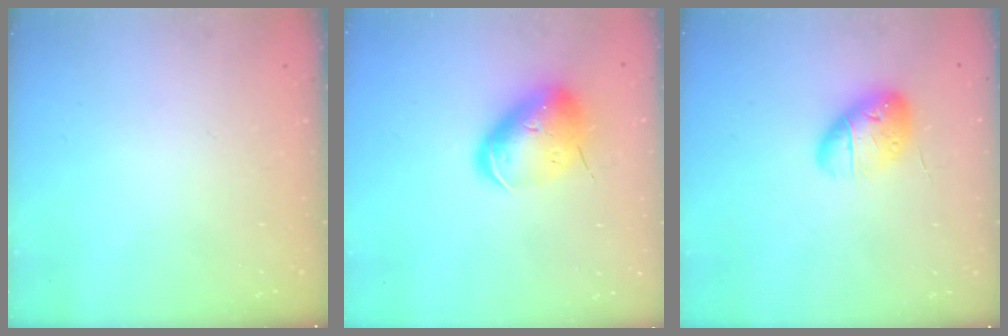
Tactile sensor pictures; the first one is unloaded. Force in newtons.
{"total": 12.4, "press": 12.2, "slide": 2.2}
{"total": 12.9, "press": 12.6, "slide": 2.8}